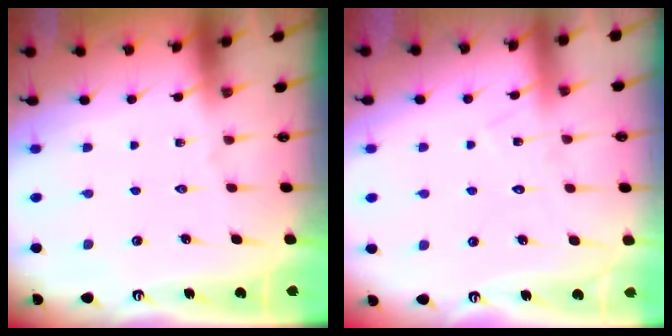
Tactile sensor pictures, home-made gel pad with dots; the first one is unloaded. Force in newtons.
{"total": 7.2, "press": 7.2, "slide": 0.4}